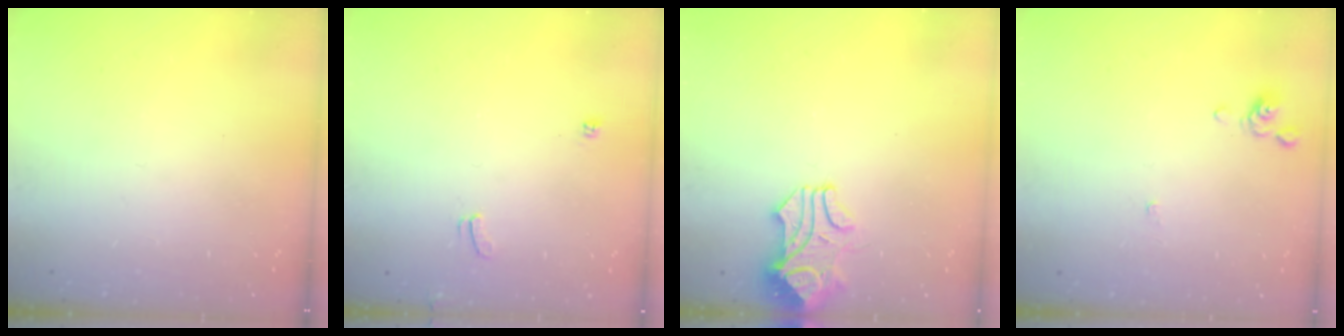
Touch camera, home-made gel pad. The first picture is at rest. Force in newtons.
{"total": 2.6, "press": 2.5, "slide": 0.4}
{"total": 0.5, "press": 0.5, "slide": 0.1}
{"total": 0.0}